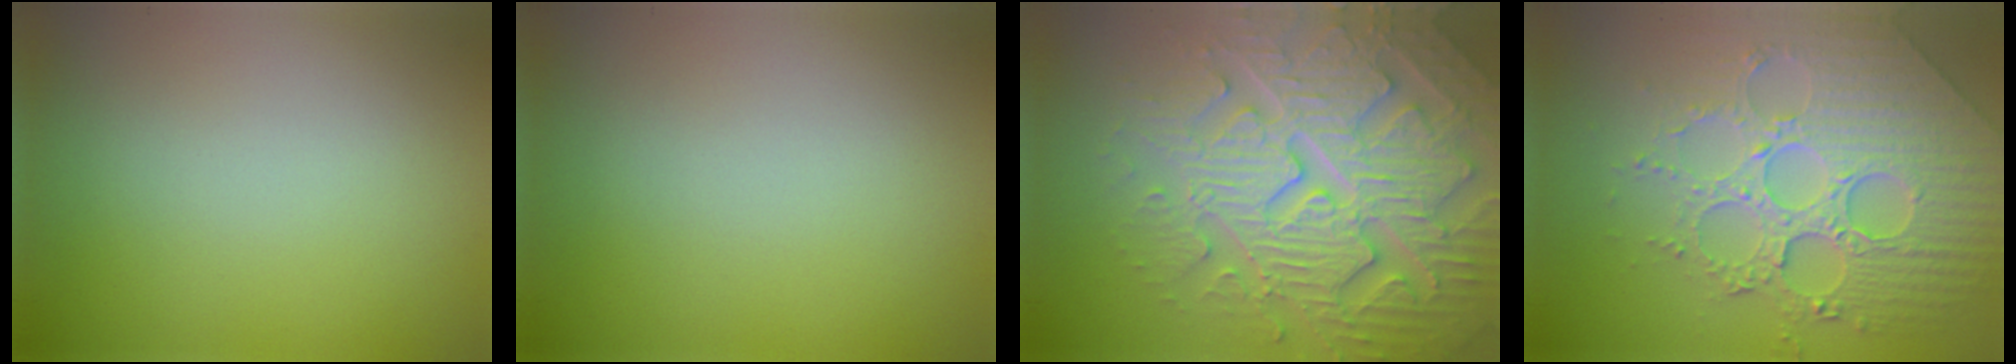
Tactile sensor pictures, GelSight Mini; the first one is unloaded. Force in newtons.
{"total": 0.0}
{"total": 8.1, "press": 7.9, "slide": 1.9}
{"total": 8.1, "press": 6.0, "slide": 5.4}